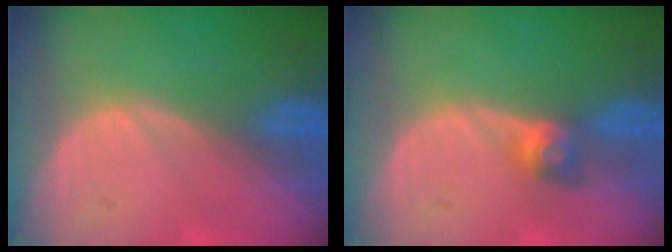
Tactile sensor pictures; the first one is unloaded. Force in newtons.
{"total": 2.9, "press": 2.5, "slide": 1.5}